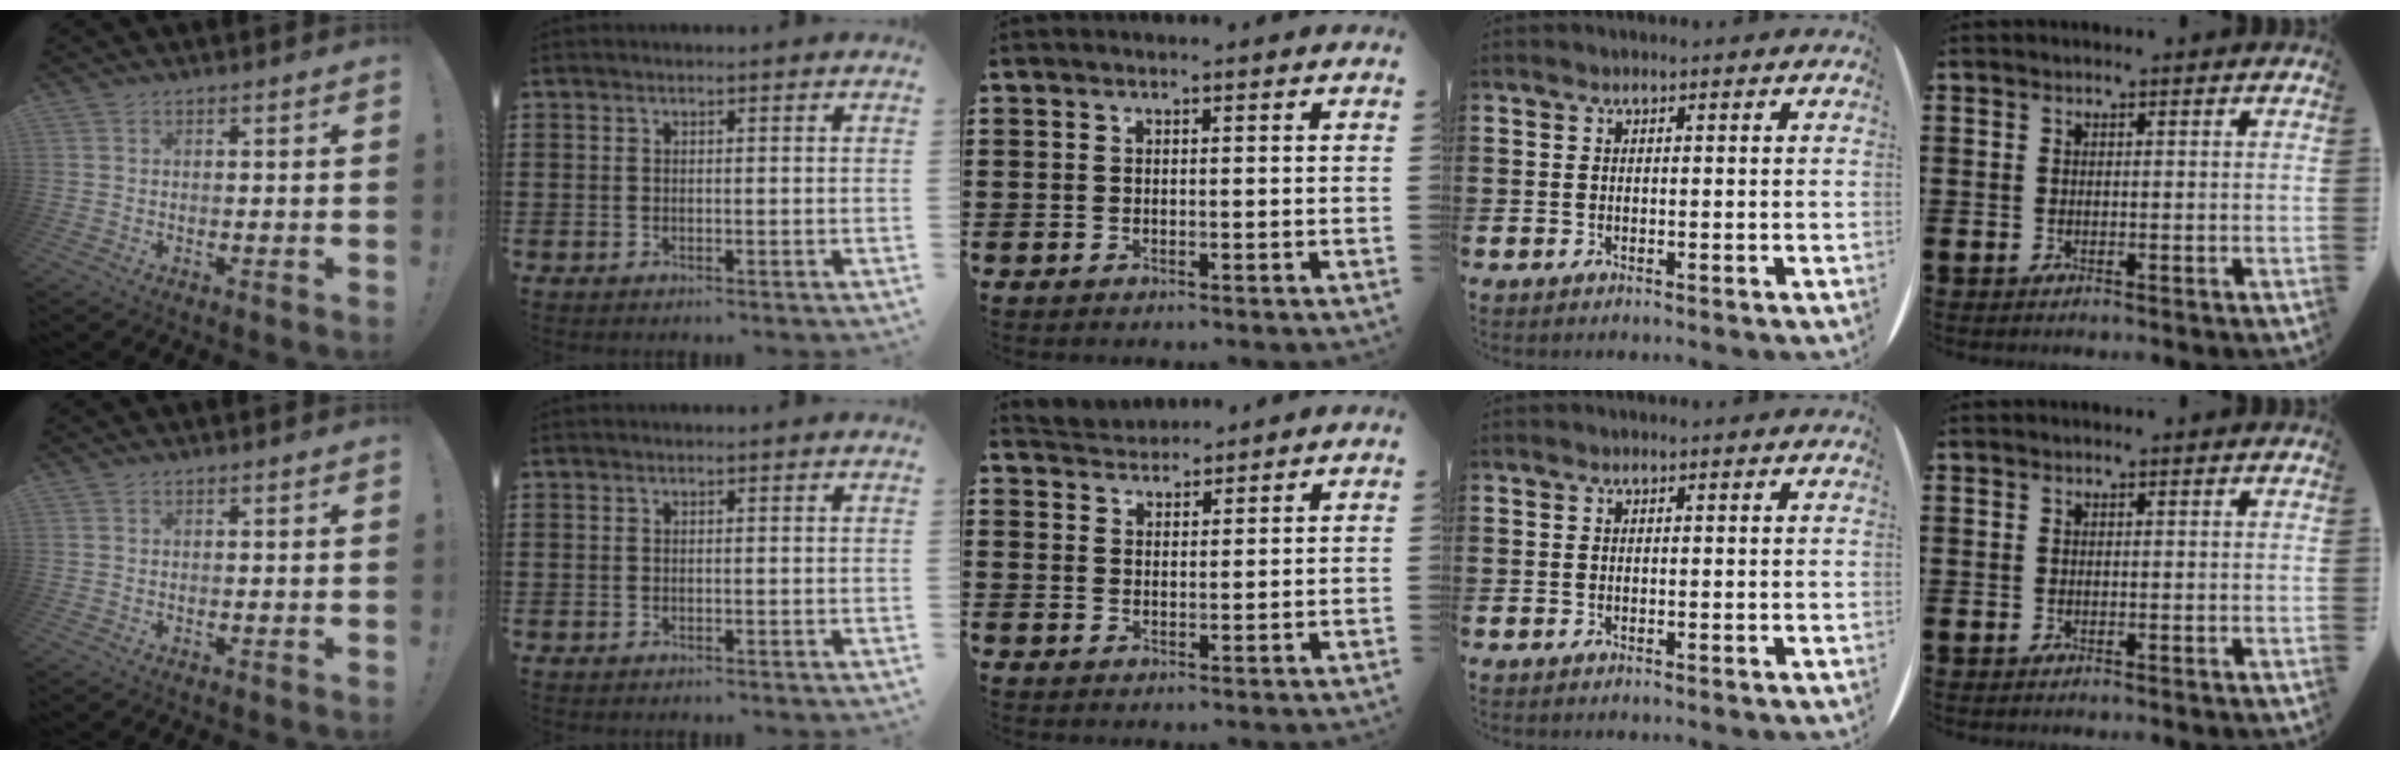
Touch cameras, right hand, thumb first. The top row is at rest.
{"middle": {"total": 2.3, "force": [2.2, 0.4, -0.6], "torque": [0.003, -0.005, 0.043]}}